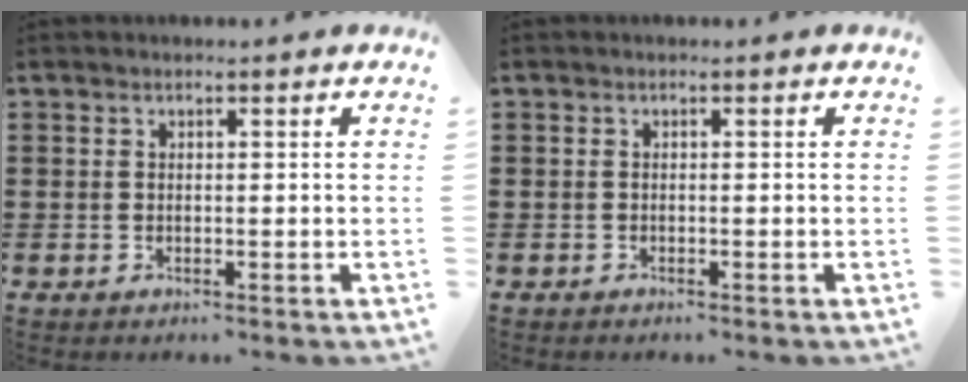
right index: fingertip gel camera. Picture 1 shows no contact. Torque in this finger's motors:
{"motor_torque": [-0.32, 0.41, -0.02, 0.01]}